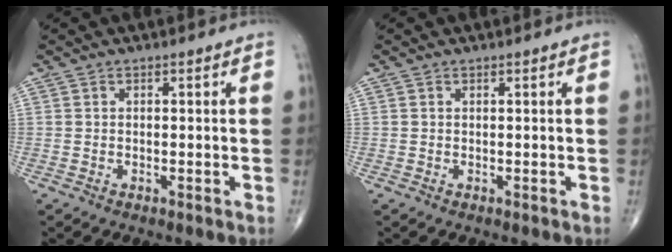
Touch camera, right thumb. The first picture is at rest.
{"total": 0.0}